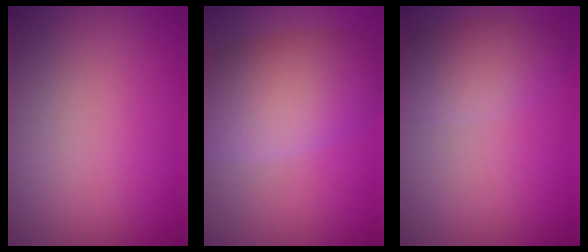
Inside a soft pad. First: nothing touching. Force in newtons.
{"total": 7.6, "press": 7.6, "slide": 0.6}
{"total": 3.6, "press": 3.6, "slide": 0.2}